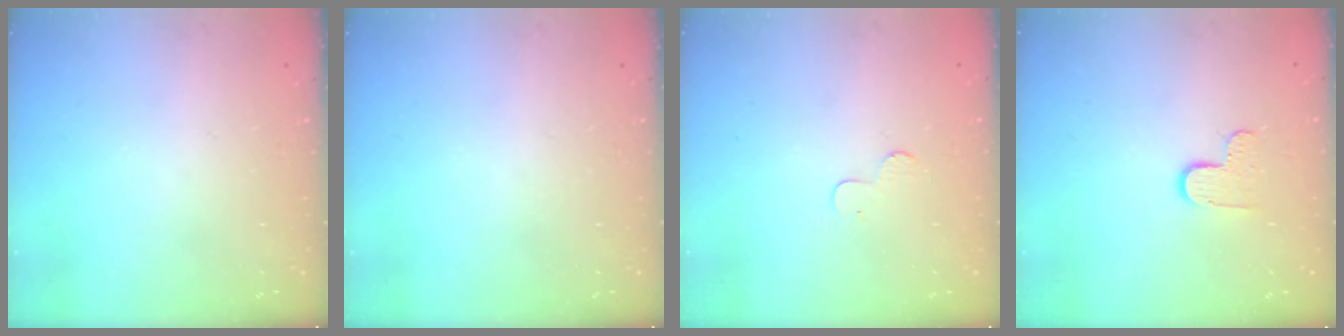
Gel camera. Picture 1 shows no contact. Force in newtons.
{"total": 0.0}
{"total": 3.6, "press": 3.6, "slide": 0.3}
{"total": 6.5, "press": 6.5, "slide": 0.3}